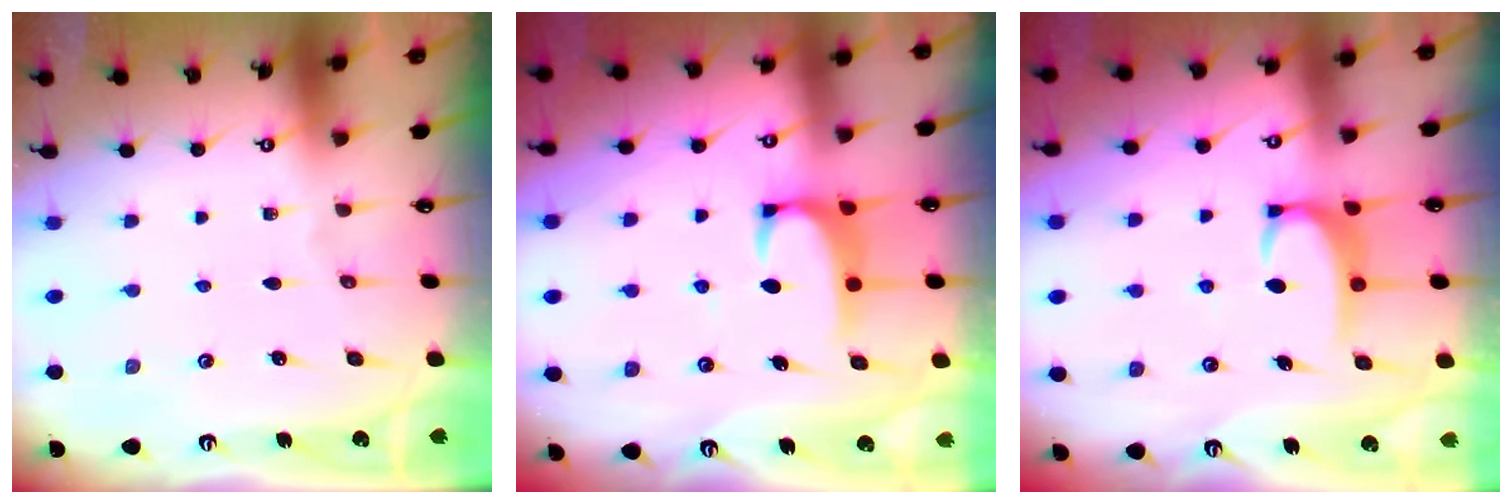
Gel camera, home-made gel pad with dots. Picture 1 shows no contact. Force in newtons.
{"total": 2.0, "press": 2.0, "slide": 0.3}
{"total": 3.4, "press": 3.4, "slide": 0.4}